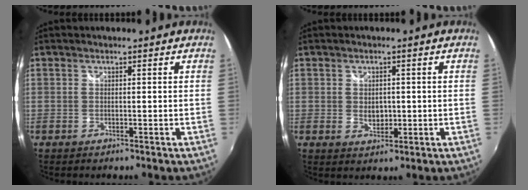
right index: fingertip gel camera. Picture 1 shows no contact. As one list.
[{"total": 3.1, "force": [-0.1, 2.4, 2.0], "torque": [-0.030, -0.002, 0.000]}]